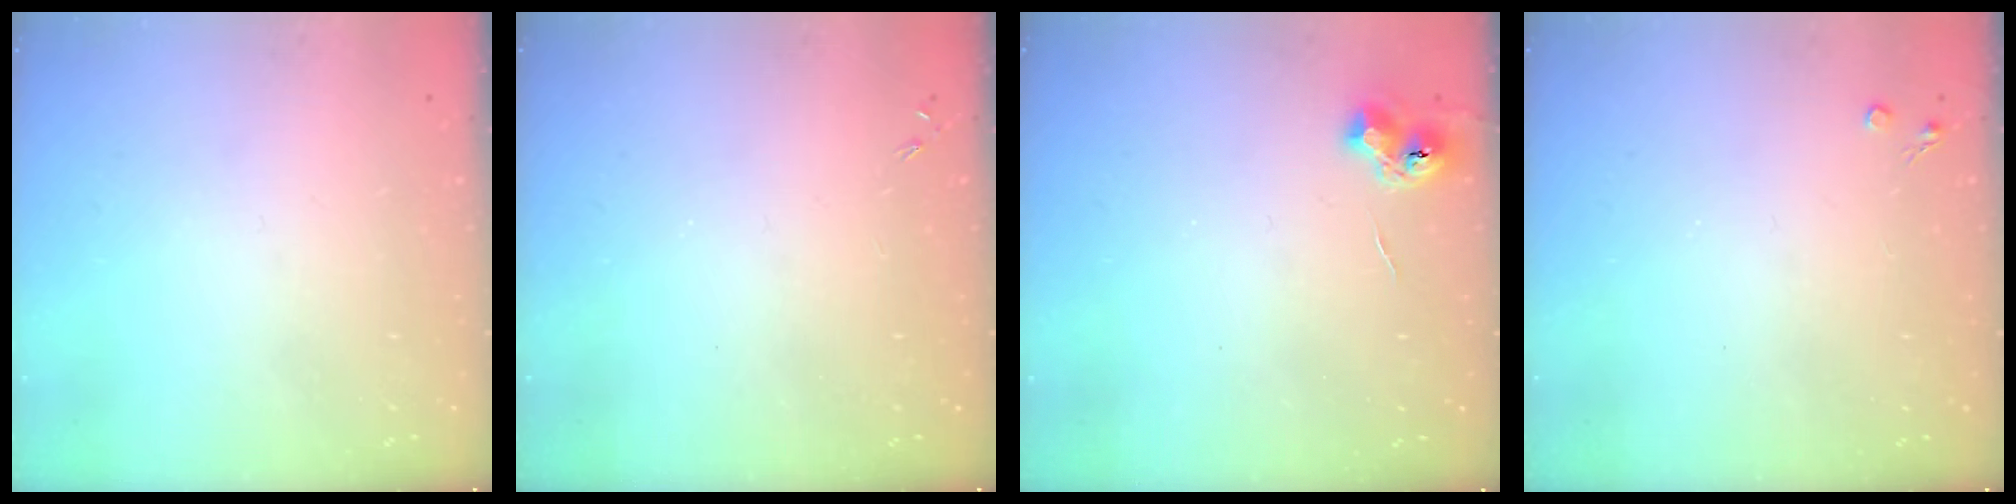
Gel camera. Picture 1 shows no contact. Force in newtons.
{"total": 0.0}
{"total": 5.8, "press": 5.7, "slide": 0.6}
{"total": 2.6, "press": 2.5, "slide": 0.4}